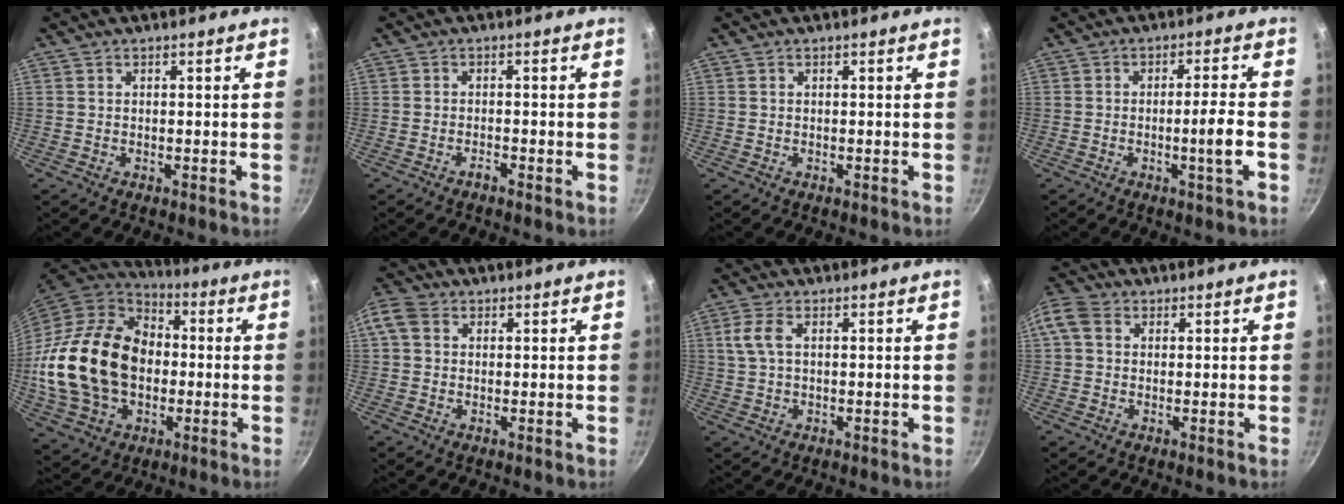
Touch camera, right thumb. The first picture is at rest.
{"total": 1.1, "force": [-0.9, 0.2, 0.6], "torque": [-0.011, 0.011, -0.018]}
{"total": 0.0}
{"total": 5.4, "force": [-1.7, -0.1, 5.1], "torque": [-0.083, 0.015, -0.025]}
{"total": 25.5, "force": [-1.1, 18.5, 17.5], "torque": [-0.310, 0.034, -0.009]}
{"total": 5.1, "force": [1.4, 4.0, 2.9], "torque": [-0.058, 0.010, 0.015]}
{"total": 4.1, "force": [1.0, 2.0, 3.4], "torque": [-0.076, 0.008, 0.019]}
{"total": 7.0, "force": [1.8, 5.5, 4.0], "torque": [-0.086, 0.017, 0.019]}